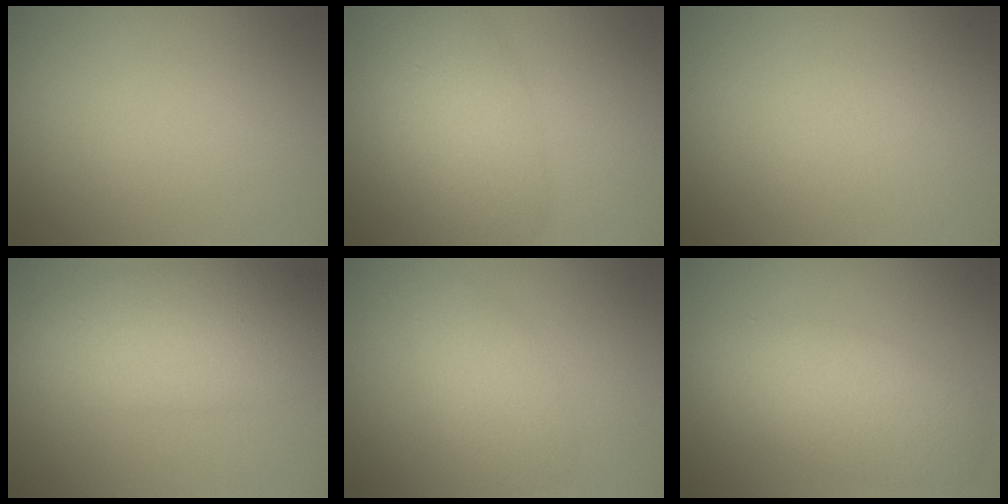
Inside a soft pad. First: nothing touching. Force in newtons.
{"total": 6.4, "press": 6.4, "slide": 0.1}
{"total": 0.0}
{"total": 7.2, "press": 7.2, "slide": 0.2}
{"total": 2.6, "press": 2.6, "slide": 0.2}
{"total": 5.8, "press": 5.8, "slide": 0.2}